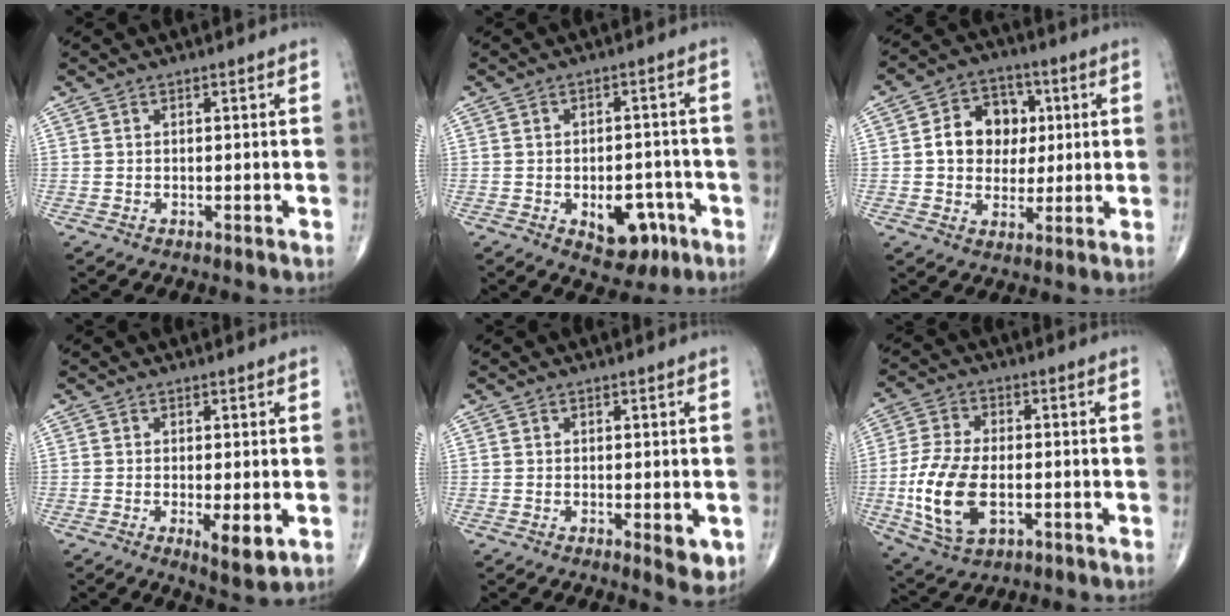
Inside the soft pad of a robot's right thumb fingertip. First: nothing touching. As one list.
[{"total": 8.6, "force": [-3.4, 5.2, 5.9], "torque": [-0.051, 0.023, -0.036]}, {"total": 11.2, "force": [1.5, 9.1, 6.4], "torque": [-0.055, 0.010, 0.021]}, {"total": 5.2, "force": [-1.3, 1.7, 4.8], "torque": [-0.077, -0.016, -0.018]}, {"total": 3.9, "force": [-1.0, 1.6, 3.5], "torque": [-0.036, -0.008, -0.011]}, {"total": 13.6, "force": [-2.7, 7.5, 11.0], "torque": [-0.229, 0.001, -0.045]}]